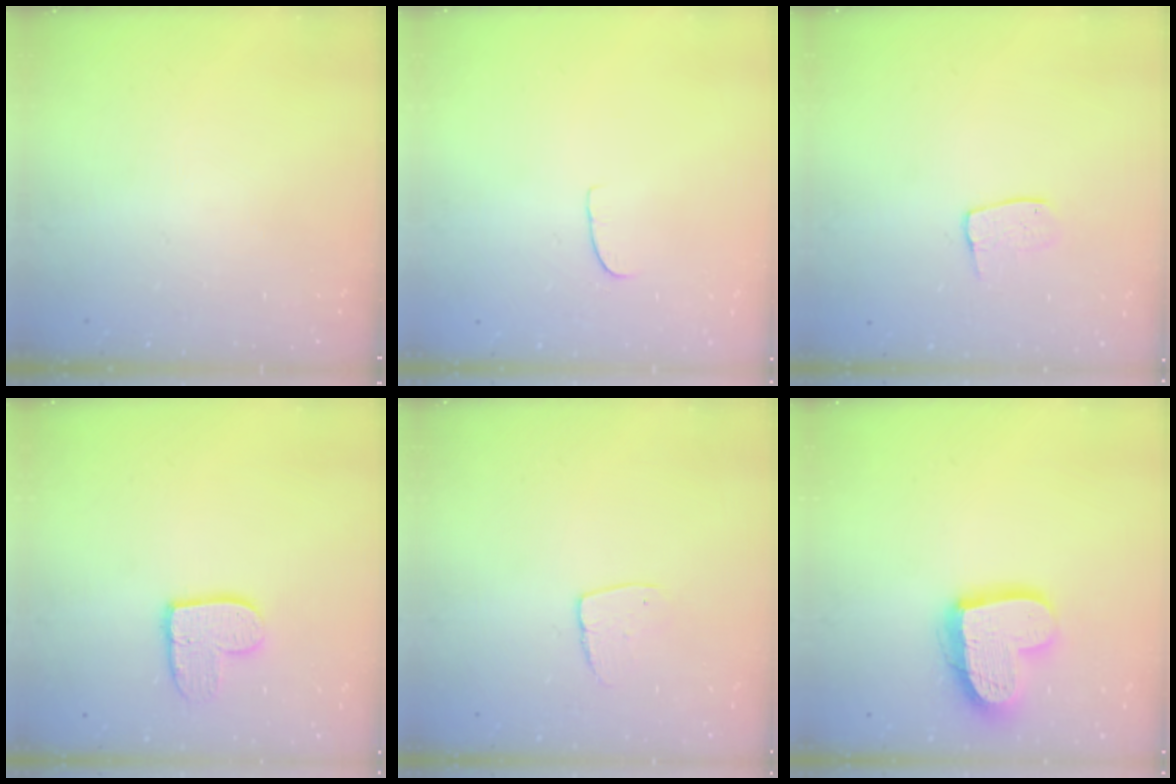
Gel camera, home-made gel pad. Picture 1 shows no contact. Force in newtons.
{"total": 5.4, "press": 5.4, "slide": 0.3}
{"total": 6.1, "press": 6.1, "slide": 0.3}
{"total": 10.7, "press": 10.7, "slide": 1.0}
{"total": 6.0, "press": 6.0, "slide": 0.3}
{"total": 17.2, "press": 17.1, "slide": 1.5}